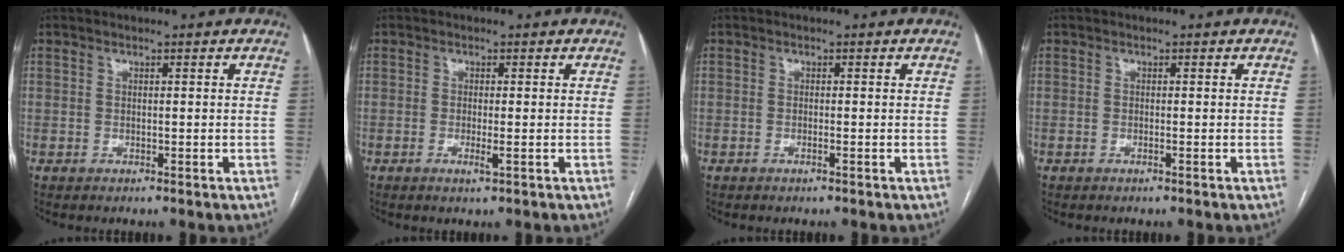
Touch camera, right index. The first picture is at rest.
{"total": 1.5, "force": [-0.4, 0.0, 1.4], "torque": [-0.024, -0.003, -0.006]}
{"total": 0.5, "force": [-0.2, -0.1, 0.4], "torque": [-0.008, 0.002, -0.002]}
{"total": 0.0}